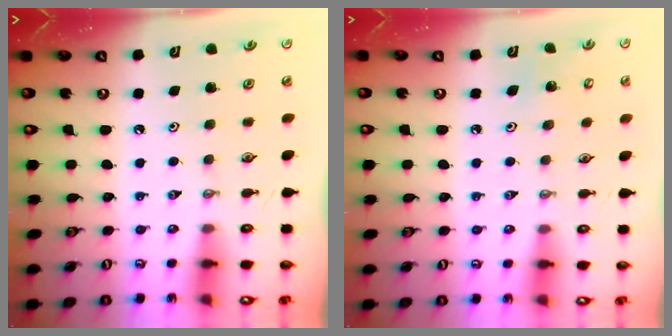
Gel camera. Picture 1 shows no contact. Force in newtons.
{"total": 4.1, "press": 4.1, "slide": 0.2}